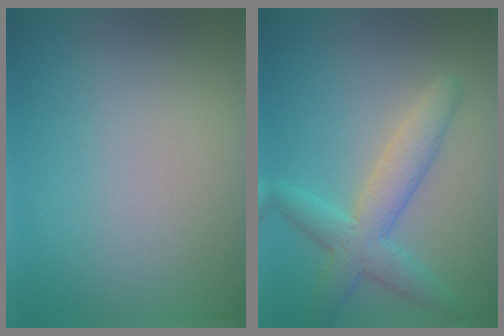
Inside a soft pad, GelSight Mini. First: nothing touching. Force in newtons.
{"total": 4.3, "press": 4.3, "slide": 0.1}